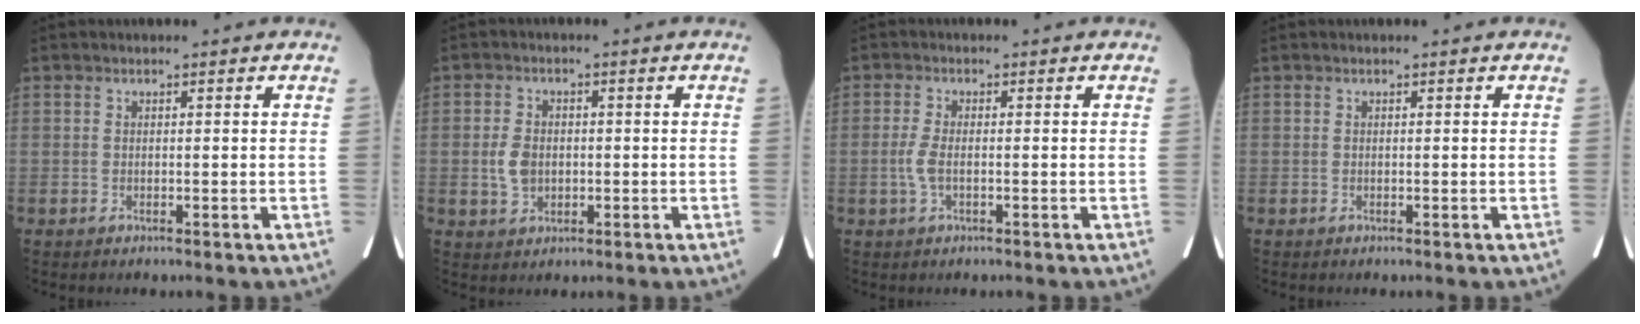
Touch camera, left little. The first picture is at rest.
{"total": 3.9, "force": [-0.5, 3.0, 2.4], "torque": [-0.056, 0.004, -0.004]}
{"total": 2.4, "force": [-0.6, 0.9, 2.2], "torque": [-0.062, -0.004, -0.013]}
{"total": 0.0}